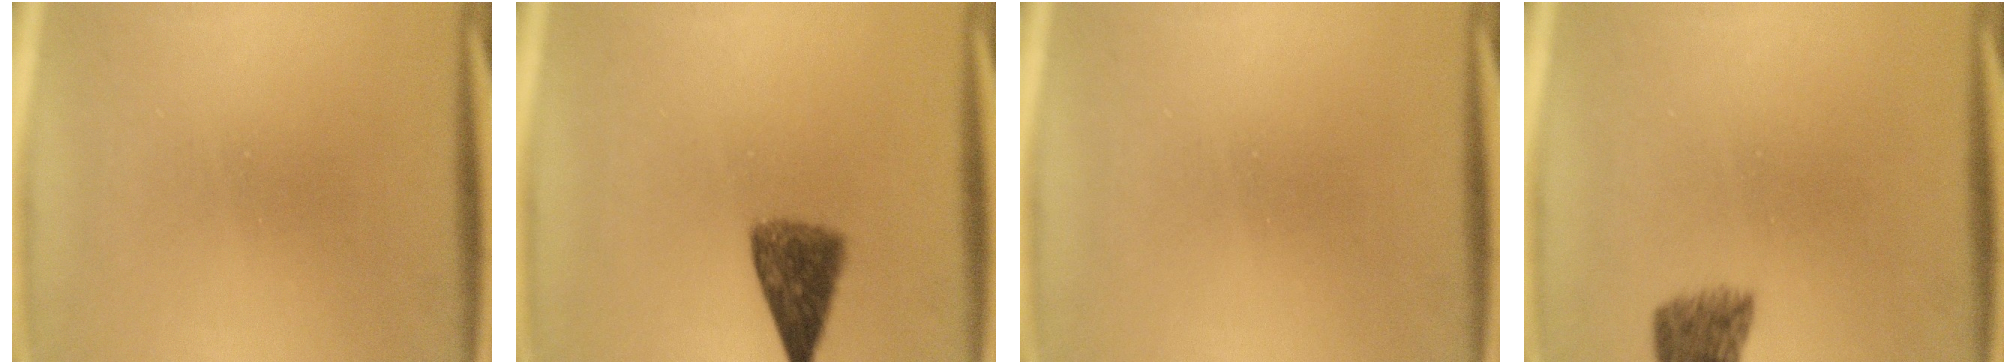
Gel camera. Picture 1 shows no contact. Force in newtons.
{"total": 6.3}
{"total": 0.0}
{"total": 5.2}